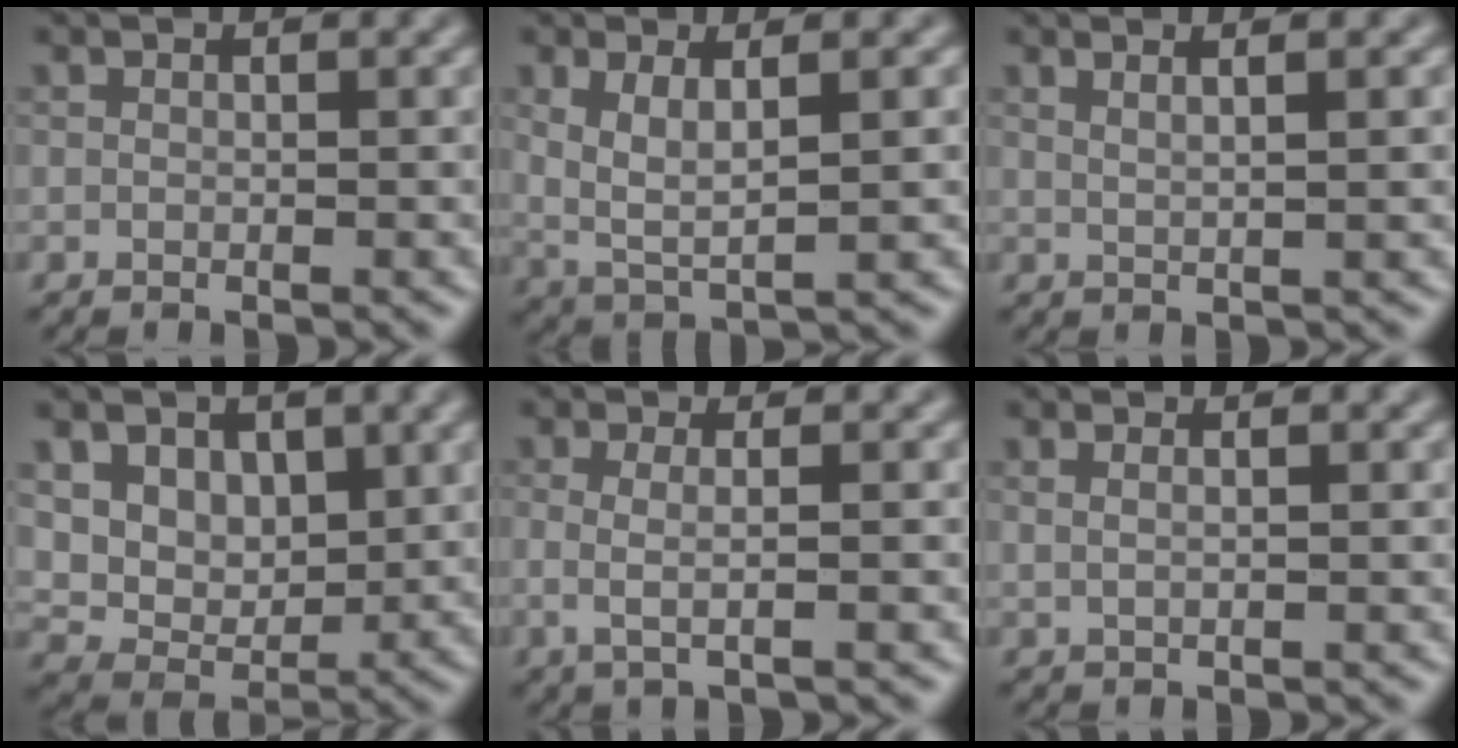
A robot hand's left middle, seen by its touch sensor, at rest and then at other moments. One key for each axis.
{"total": 3.6, "fx": 1.1, "fy": 1.2, "fz": 3.3, "tx": -0.071, "ty": -0.008, "tz": 0.025}
{"total": 3.0, "fx": 1.5, "fy": 1.2, "fz": 2.4, "tx": -0.014, "ty": 0.006, "tz": -0.005}
{"total": 7.2, "fx": 2.9, "fy": 5.3, "fz": 3.9, "tx": -0.079, "ty": -0.010, "tz": 0.062}
{"total": 2.3, "fx": -0.1, "fy": 0.7, "fz": 2.2, "tx": -0.038, "ty": -0.006, "tz": -0.008}
{"total": 1.6, "fx": 0.7, "fy": 0.8, "fz": 1.2, "tx": -0.010, "ty": -0.007, "tz": 0.003}